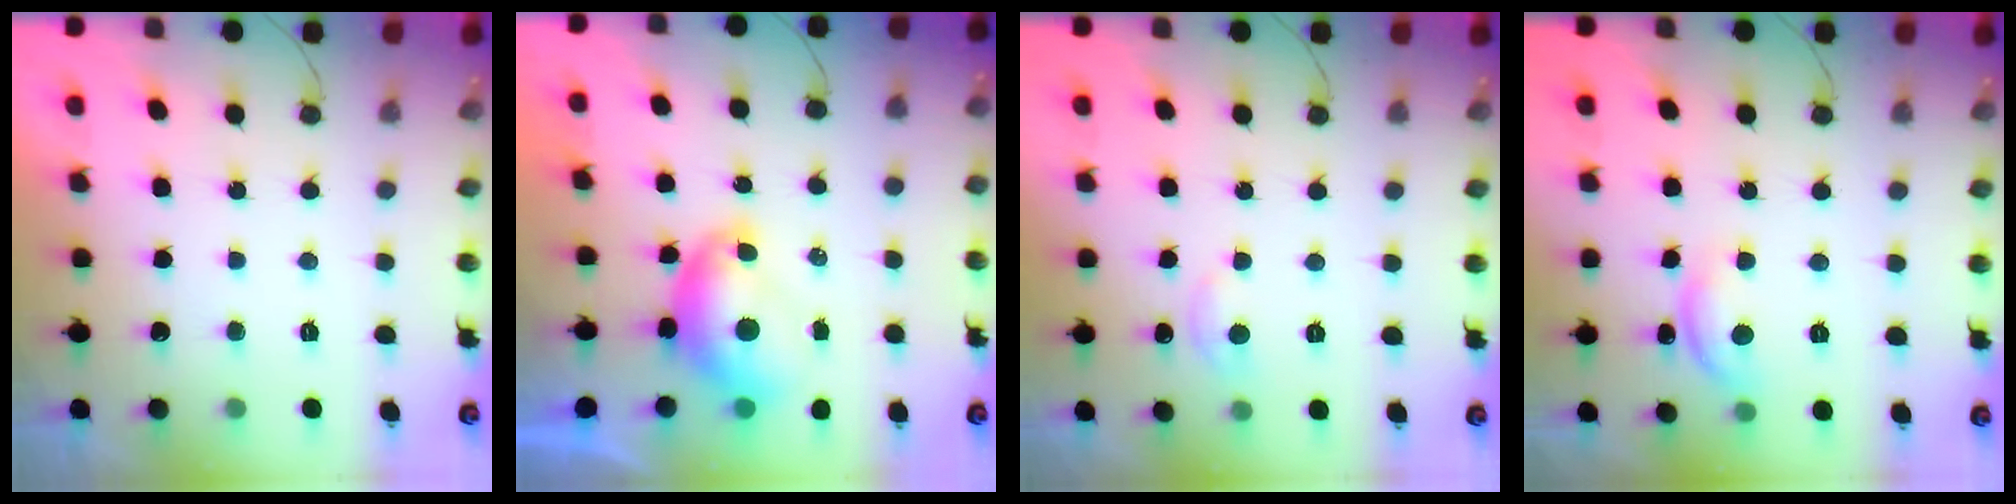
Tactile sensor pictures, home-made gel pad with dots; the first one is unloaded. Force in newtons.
{"total": 8.0, "press": 7.9, "slide": 1.0}
{"total": 4.4, "press": 4.4, "slide": 0.6}
{"total": 9.2, "press": 9.2, "slide": 0.6}